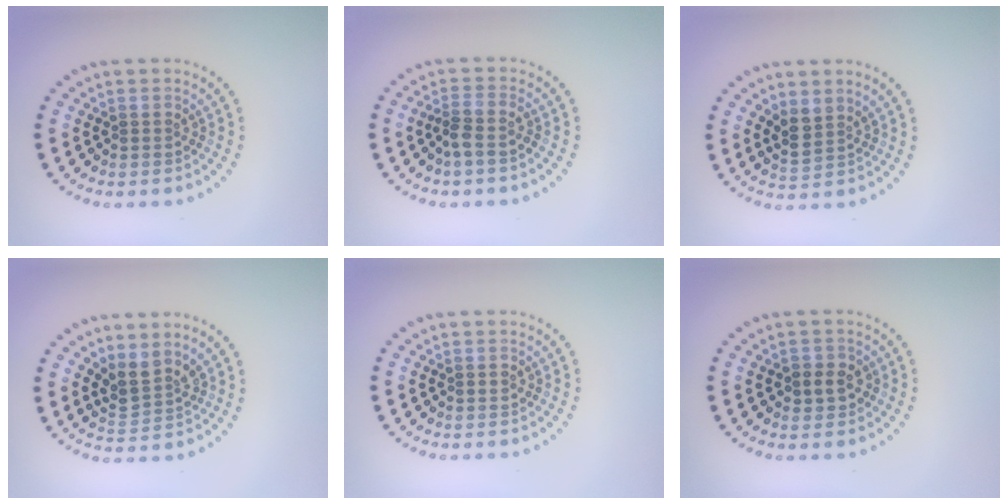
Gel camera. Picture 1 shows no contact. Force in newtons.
{"total": 1.9, "press": 1.5, "slide": 1.2}
{"total": 2.2, "press": 1.8, "slide": 1.4}
{"total": 2.7, "press": 2.0, "slide": 1.8}
{"total": 0.8, "press": 0.8, "slide": 0.0}
{"total": 2.2, "press": 2.1, "slide": 0.5}